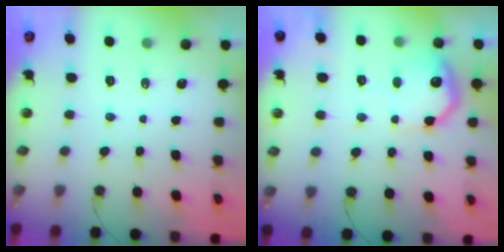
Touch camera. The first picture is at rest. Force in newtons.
{"total": 12.3, "press": 12.3, "slide": 0.2}